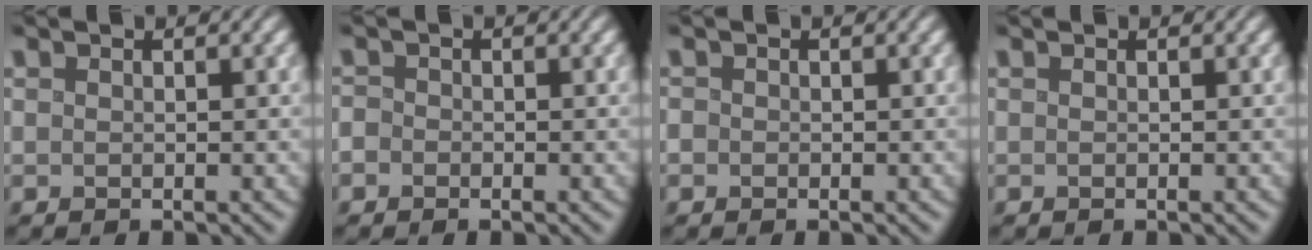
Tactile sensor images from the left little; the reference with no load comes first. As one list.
[{"total": 2.5, "force": [-0.9, 2.3, 0.7], "torque": [0.001, 0.011, -0.037]}, {"total": 1.5, "force": [0.0, 1.4, 0.5], "torque": [-0.001, 0.009, -0.010]}, {"total": 0.0}]